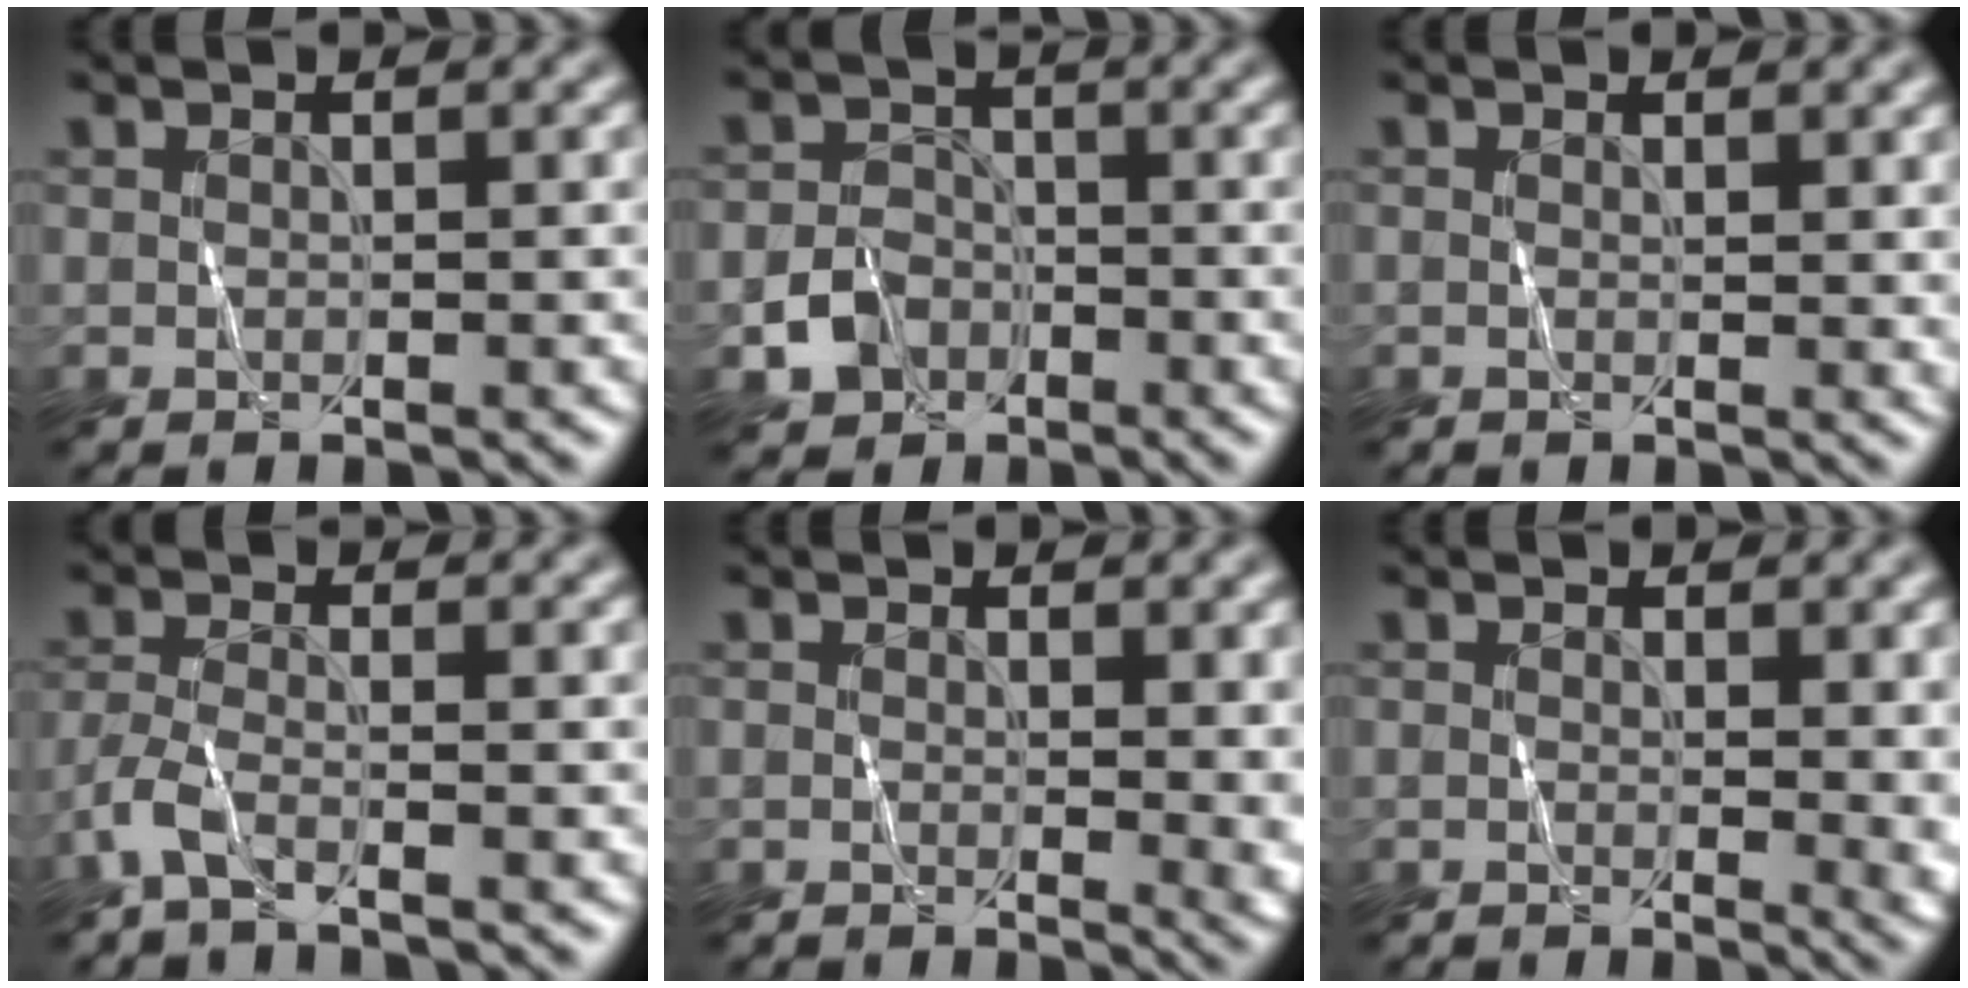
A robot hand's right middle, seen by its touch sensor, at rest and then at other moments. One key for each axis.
{"total": 3.2, "fx": -1.7, "fy": 2.5, "fz": 1.1, "tx": -0.017, "ty": 0.002, "tz": -0.032}
{"total": 1.0, "fx": 0.4, "fy": 0.4, "fz": 0.8, "tx": -0.009, "ty": -0.002, "tz": 0.007}
{"total": 2.6, "fx": -1.9, "fy": 0.5, "fz": 1.7, "tx": -0.041, "ty": -0.004, "tz": -0.050}
{"total": 3.3, "fx": 0.3, "fy": 1.5, "fz": 3.0, "tx": -0.026, "ty": -0.005, "tz": 0.006}
{"total": 3.5, "fx": 0.3, "fy": 1.6, "fz": 3.2, "tx": -0.028, "ty": -0.004, "tz": 0.006}